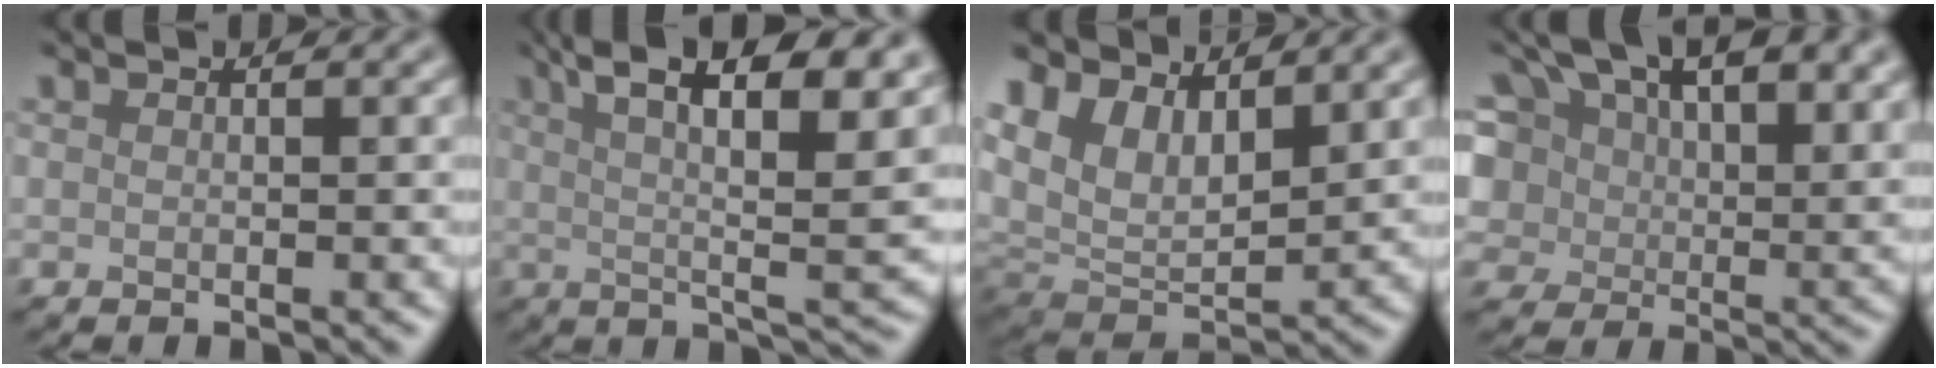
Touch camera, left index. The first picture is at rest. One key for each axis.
{"total": 14.4, "fx": 6.6, "fy": 4.4, "fz": 12.0, "tx": -0.157, "ty": 0.020, "tz": 0.088}
{"total": 7.4, "fx": 3.3, "fy": 4.8, "fz": 4.6, "tx": -0.092, "ty": -0.018, "tz": 0.065}
{"total": 16.7, "fx": 8.9, "fy": 8.4, "fz": 11.4, "tx": -0.197, "ty": 0.044, "tz": 0.115}